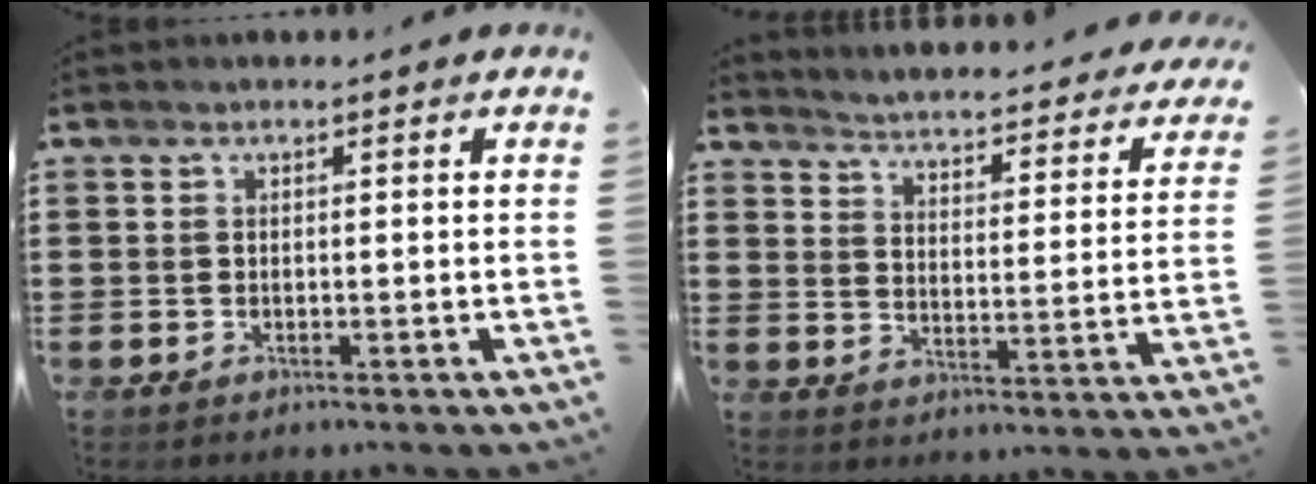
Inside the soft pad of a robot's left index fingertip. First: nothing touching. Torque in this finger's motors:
{"motor_torque": [2.14, 0.00, 0.20, 0.05]}